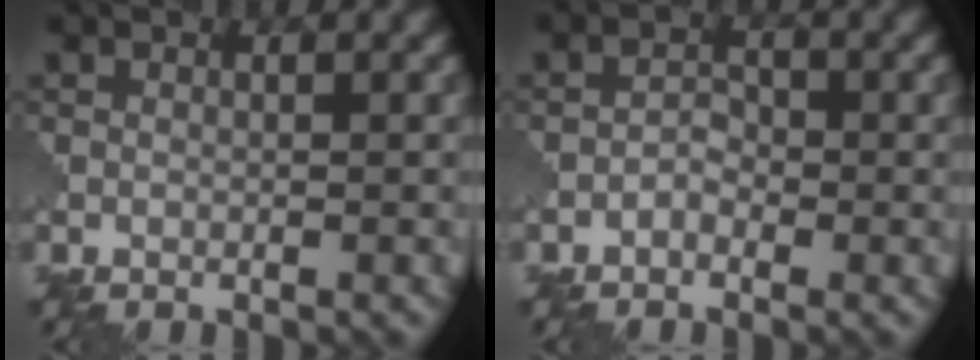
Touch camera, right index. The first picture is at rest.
{"total": 1.4, "force": [-0.8, 0.7, 0.8], "torque": [-0.013, 0.006, -0.018]}